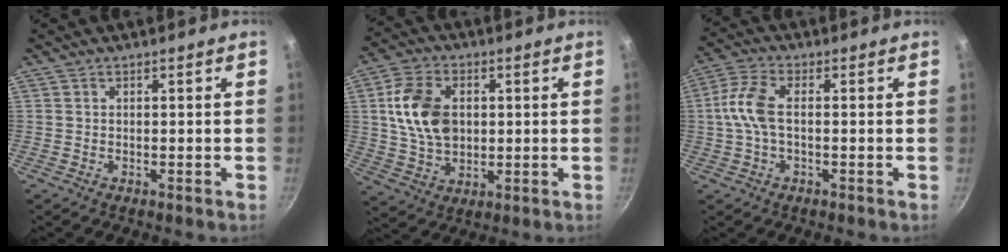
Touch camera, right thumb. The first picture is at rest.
{"total": 12.7, "force": [1.9, 8.8, 9.0], "torque": [-0.152, 0.002, 0.037]}
{"total": 7.4, "force": [0.0, 3.6, 6.4], "torque": [-0.150, 0.021, -0.010]}